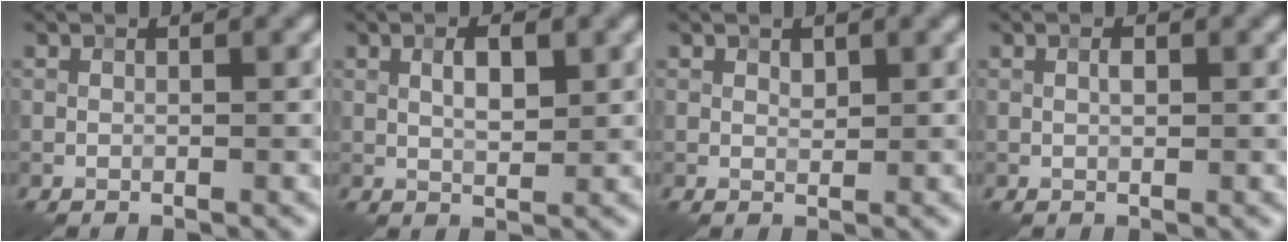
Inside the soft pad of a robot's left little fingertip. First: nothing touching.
{"total": 2.6, "force": [0.8, 1.0, 2.3], "torque": [-0.041, 0.001, 0.014]}
{"total": 0.8, "force": [0.5, 0.5, 0.4], "torque": [-0.008, -0.002, 0.009]}
{"total": 0.8, "force": [0.2, 0.3, 0.7], "torque": [-0.010, 0.001, 0.002]}